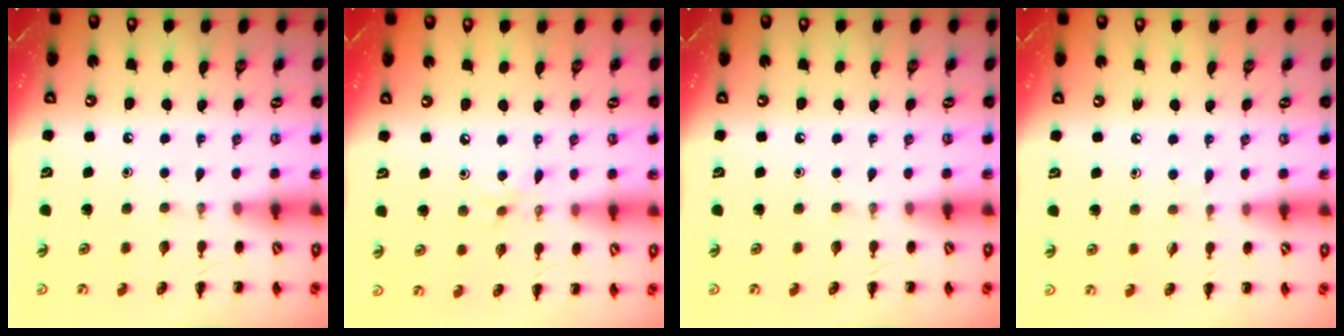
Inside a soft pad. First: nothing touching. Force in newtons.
{"total": 3.7, "press": 3.6, "slide": 0.8}
{"total": 0.0}
{"total": 3.3, "press": 2.9, "slide": 1.6}